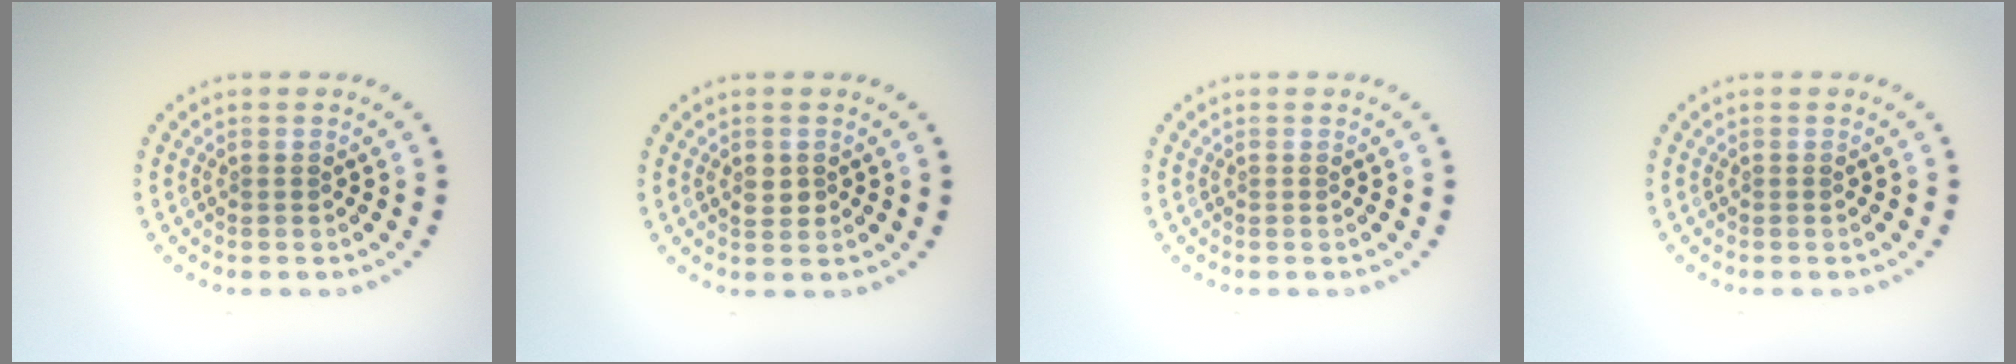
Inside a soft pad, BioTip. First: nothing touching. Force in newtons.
{"total": 1.4, "press": 1.4, "slide": 0.1}
{"total": 0.0}
{"total": 0.0}